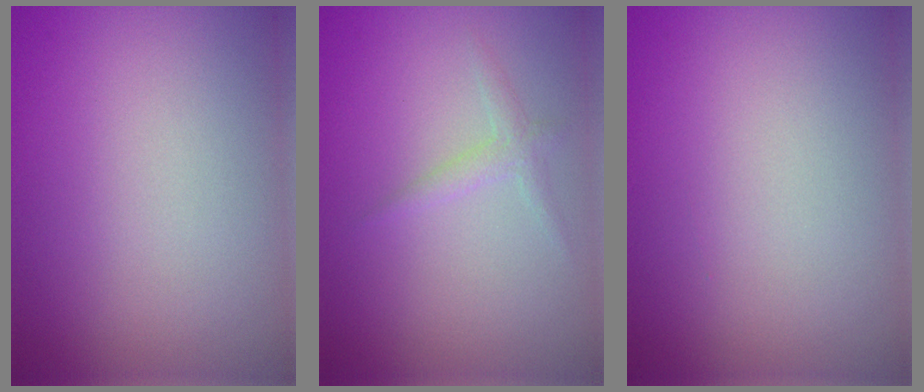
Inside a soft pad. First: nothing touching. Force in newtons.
{"total": 1.3, "press": 1.3, "slide": 0.0}
{"total": 0.0}